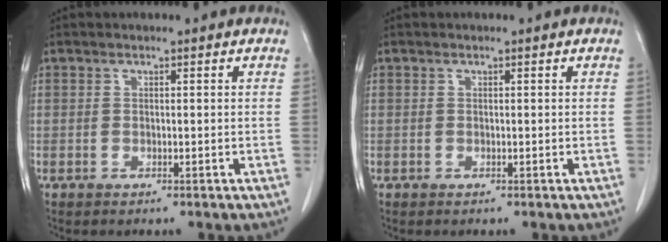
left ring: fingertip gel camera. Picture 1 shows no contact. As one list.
[{"total": 0.0}]